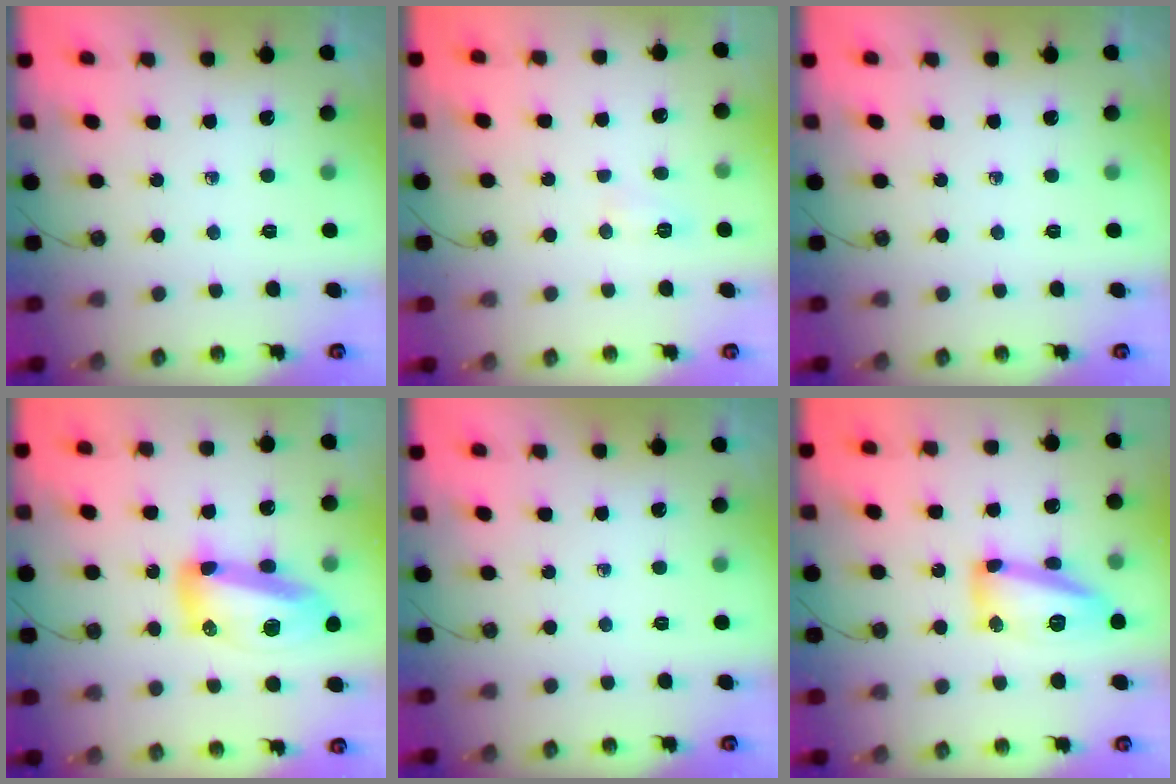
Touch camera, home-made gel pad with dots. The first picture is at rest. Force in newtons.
{"total": 5.8, "press": 5.7, "slide": 0.9}
{"total": 0.0}
{"total": 16.4, "press": 16.3, "slide": 1.8}
{"total": 0.0}
{"total": 14.0, "press": 13.9, "slide": 1.4}